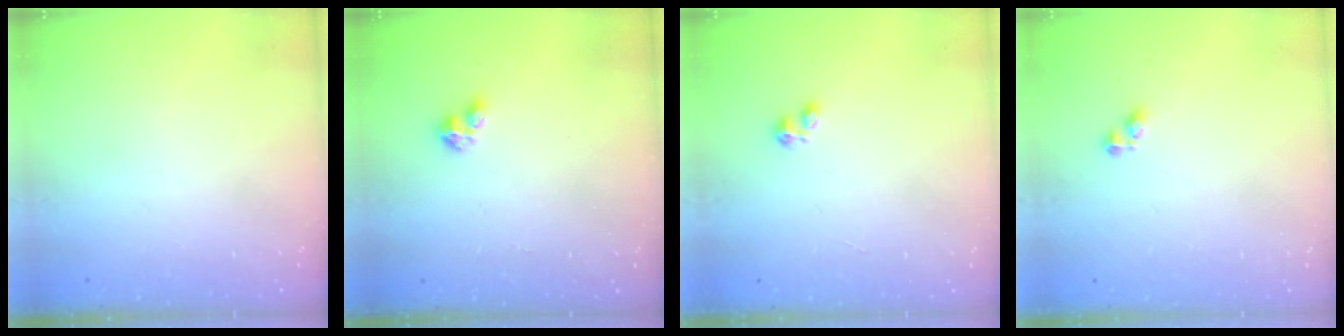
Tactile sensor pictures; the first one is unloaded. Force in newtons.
{"total": 3.3, "press": 3.3, "slide": 0.4}
{"total": 2.2, "press": 2.2, "slide": 0.4}
{"total": 2.7, "press": 2.7, "slide": 0.4}